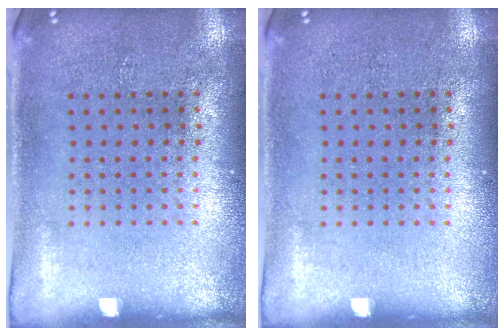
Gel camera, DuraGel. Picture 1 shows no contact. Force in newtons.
{"total": 0.0}